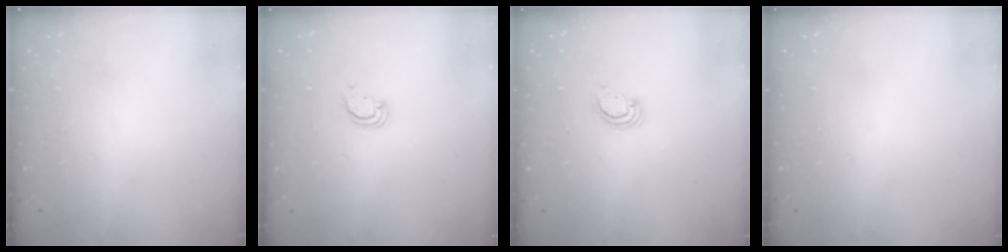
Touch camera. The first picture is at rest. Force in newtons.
{"total": 3.3, "press": 3.3, "slide": 0.3}
{"total": 3.0, "press": 2.9, "slide": 0.3}
{"total": 0.0}